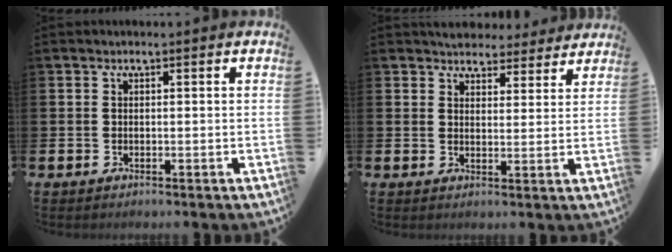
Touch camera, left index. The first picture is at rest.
{"total": 4.6, "force": [4.3, 1.7, -0.1], "torque": [-0.003, -0.029, 0.076]}